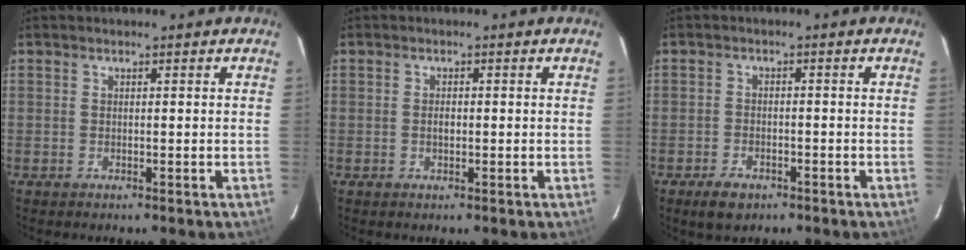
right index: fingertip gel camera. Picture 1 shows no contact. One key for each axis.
{"total": 1.2, "fx": -0.2, "fy": 0.7, "fz": 0.9, "tx": -0.015, "ty": 0.001, "tz": -0.003}
{"total": 4.6, "fx": -3.1, "fy": 2.6, "fz": 2.3, "tx": -0.054, "ty": -0.001, "tz": -0.048}